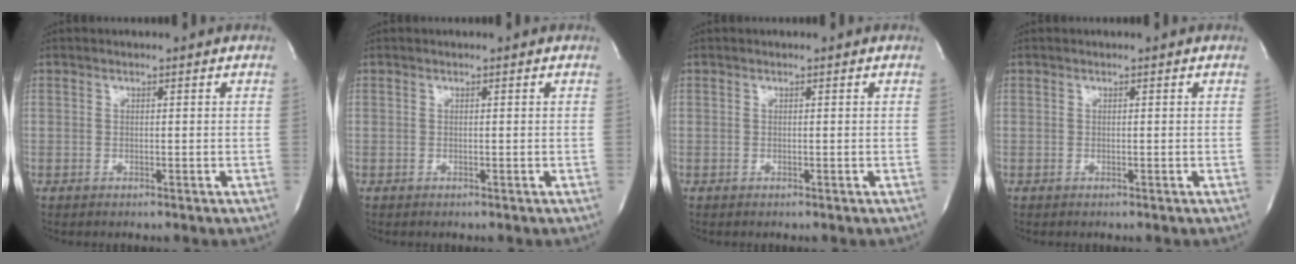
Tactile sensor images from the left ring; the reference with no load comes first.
{"total": 0.0}
{"total": 0.0}
{"total": 0.0}